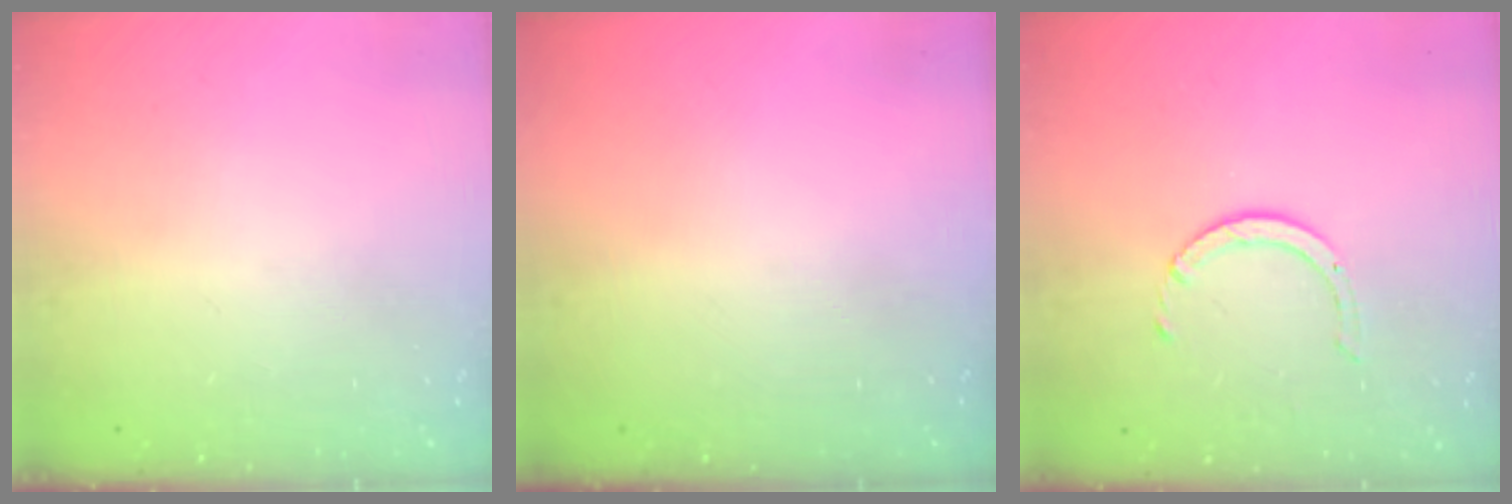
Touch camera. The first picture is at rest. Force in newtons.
{"total": 0.0}
{"total": 2.5, "press": 2.5, "slide": 0.2}